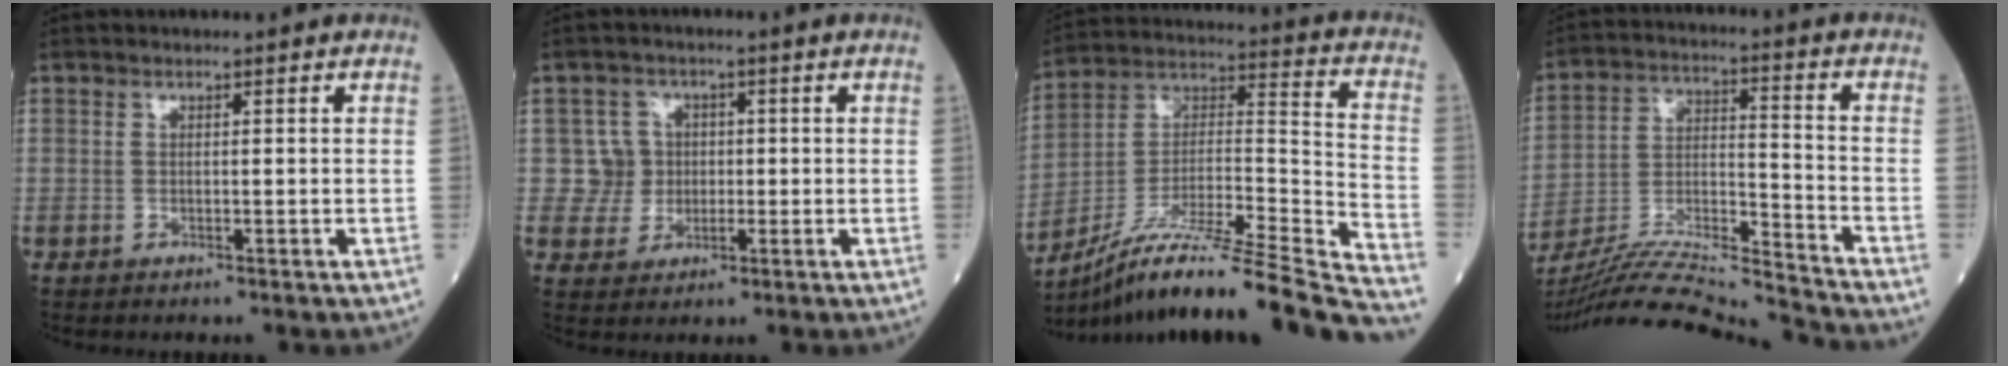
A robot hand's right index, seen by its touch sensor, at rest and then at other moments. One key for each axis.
{"total": 4.4, "fx": 0.0, "fy": 4.4, "fz": 0.0, "tx": 0.012, "ty": 0.009, "tz": 0.000}
{"total": 28.2, "fx": -24.2, "fy": -0.1, "fz": 14.5, "tx": -0.188, "ty": -0.019, "tz": -0.389}
{"total": 18.6, "fx": -17.8, "fy": -1.8, "fz": 5.4, "tx": -0.107, "ty": -0.002, "tz": -0.303}